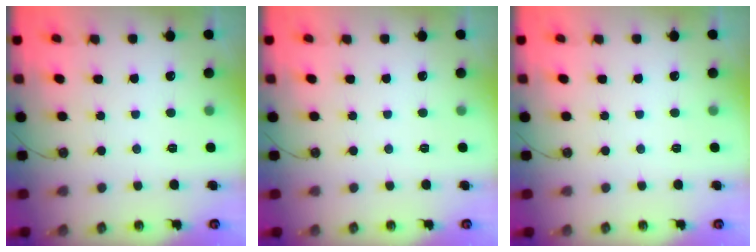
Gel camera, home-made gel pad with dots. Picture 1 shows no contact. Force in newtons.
{"total": 0.0}
{"total": 0.0}